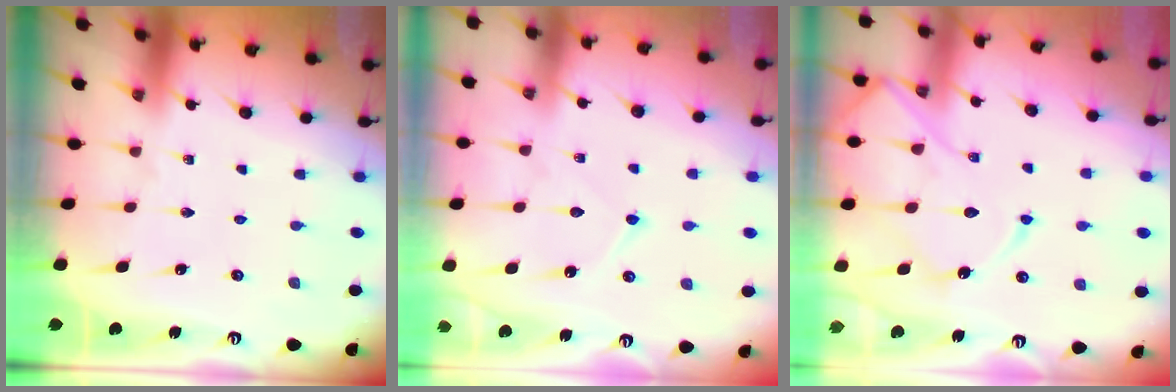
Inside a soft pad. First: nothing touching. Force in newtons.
{"total": 6.5, "press": 6.5, "slide": 0.7}
{"total": 13.7, "press": 13.6, "slide": 1.3}